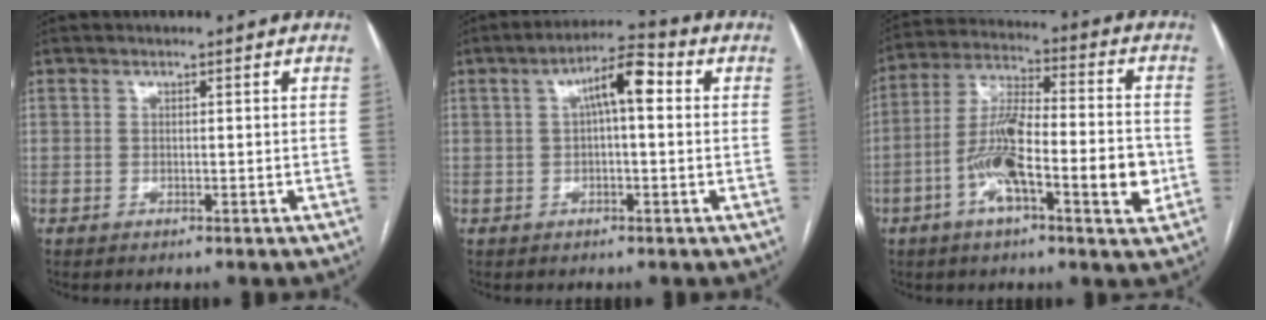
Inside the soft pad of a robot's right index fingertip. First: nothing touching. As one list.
[{"total": 6.9, "force": [1.4, 1.6, 6.5], "torque": [-0.111, 0.029, 0.019]}, {"total": 15.0, "force": [-4.1, 3.7, 14.0], "torque": [-0.249, 0.013, -0.072]}]